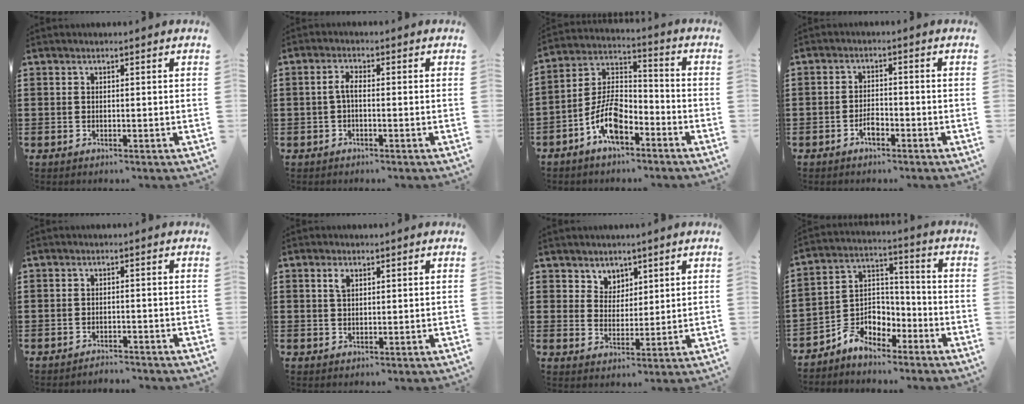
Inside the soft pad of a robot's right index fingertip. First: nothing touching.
{"total": 2.3, "force": [-0.6, 0.8, 2.1], "torque": [-0.055, -0.002, -0.017]}
{"total": 8.8, "force": [-5.2, 3.7, 6.0], "torque": [-0.141, 0.000, -0.099]}
{"total": 2.5, "force": [-1.5, 0.9, 1.8], "torque": [-0.036, 0.001, -0.028]}
{"total": 1.7, "force": [-1.7, 0.1, -0.3], "torque": [-0.001, 0.005, -0.040]}
{"total": 1.9, "force": [0.9, 1.0, 1.4], "torque": [-0.032, 0.005, 0.016]}
{"total": 4.2, "force": [3.0, 2.9, -0.2], "torque": [-0.015, 0.006, 0.056]}
{"total": 6.1, "force": [-5.1, 3.3, 0.8], "torque": [-0.027, 0.017, -0.104]}